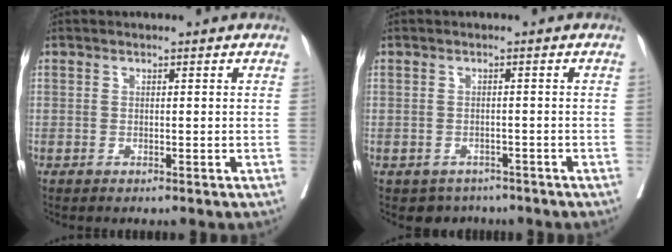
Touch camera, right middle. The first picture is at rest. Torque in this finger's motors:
{"motor_torque": [0.24, -0.11, -0.01, 0.00]}